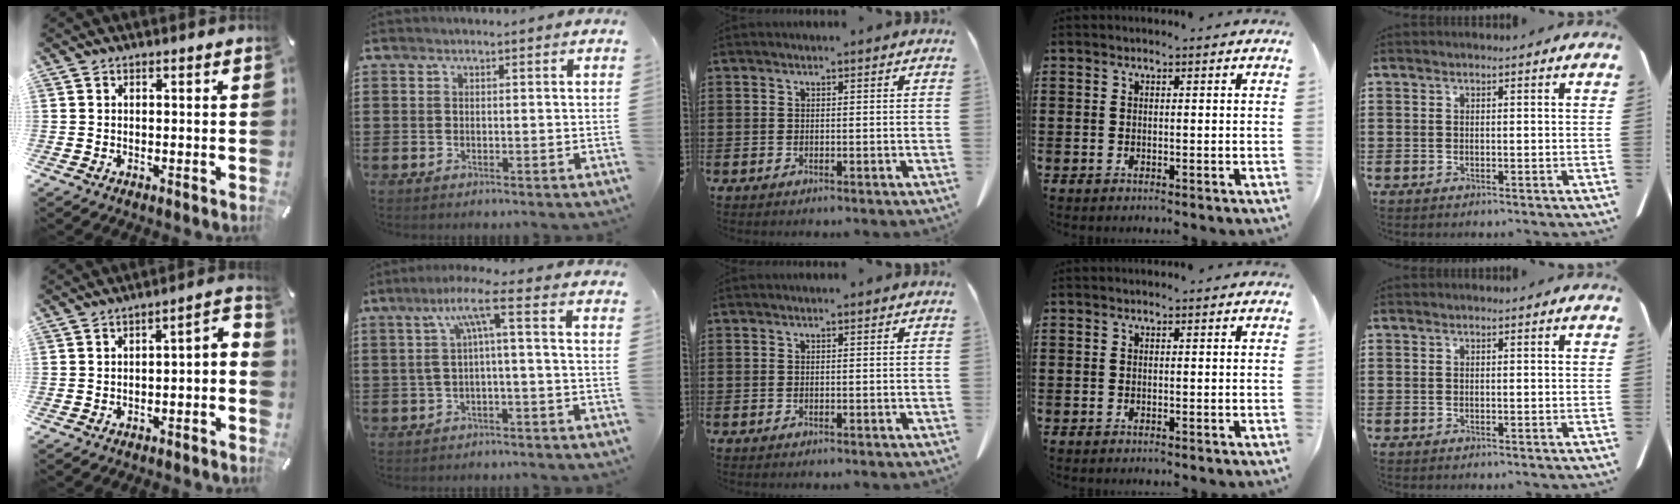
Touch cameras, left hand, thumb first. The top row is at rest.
{"thumb": {"total": 4.5, "force": [-3.2, 1.5, 2.8], "torque": [-0.045, 0.014, -0.060]}, "index": {"total": 6.2, "force": [0.0, 0.5, 6.2], "torque": [-0.124, 0.006, -0.011]}}